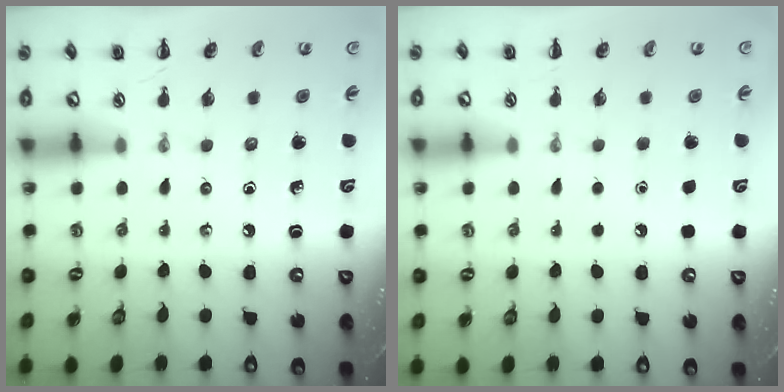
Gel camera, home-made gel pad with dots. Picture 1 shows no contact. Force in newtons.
{"total": 1.6, "press": 1.6, "slide": 0.1}